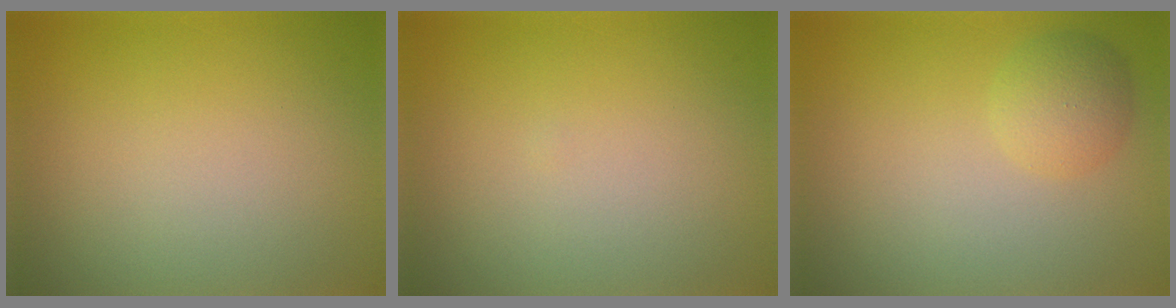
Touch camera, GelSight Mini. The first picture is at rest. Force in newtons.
{"total": 0.0}
{"total": 2.5, "press": 2.5, "slide": 0.1}